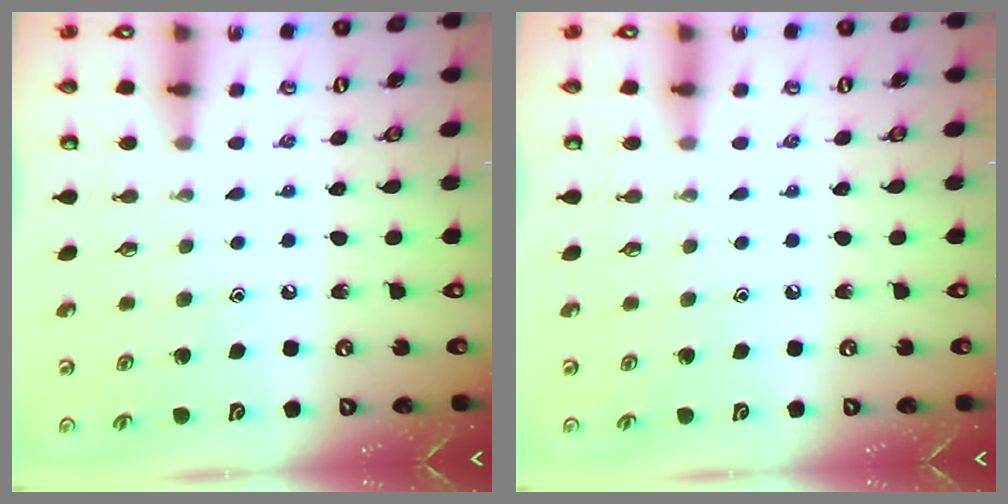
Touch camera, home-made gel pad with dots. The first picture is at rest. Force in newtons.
{"total": 0.0}